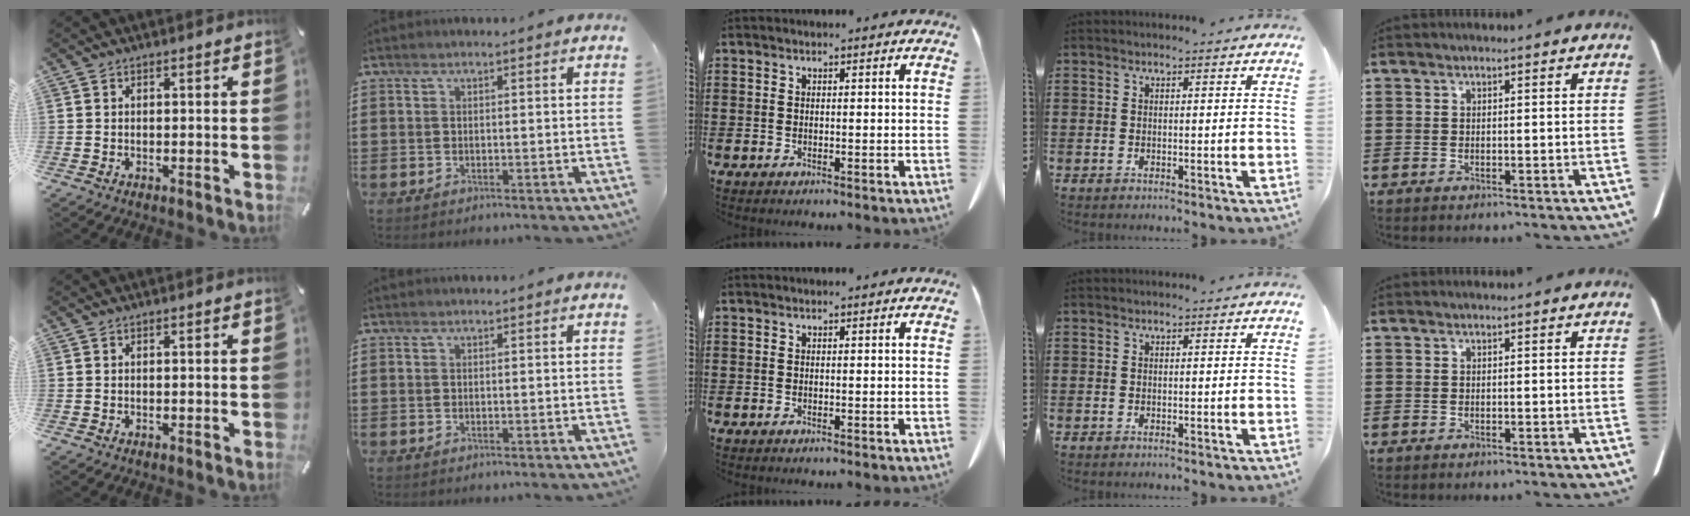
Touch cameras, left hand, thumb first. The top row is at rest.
{}